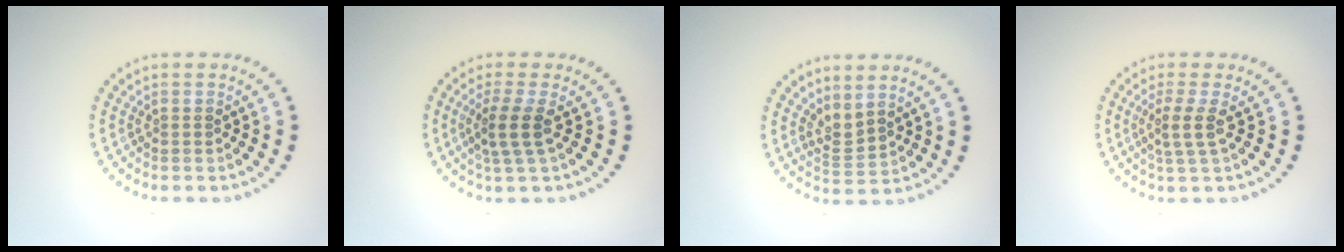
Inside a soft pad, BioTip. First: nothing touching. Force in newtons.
{"total": 2.5, "press": 1.9, "slide": 1.7}
{"total": 2.0, "press": 1.4, "slide": 1.5}
{"total": 2.2, "press": 1.7, "slide": 1.4}